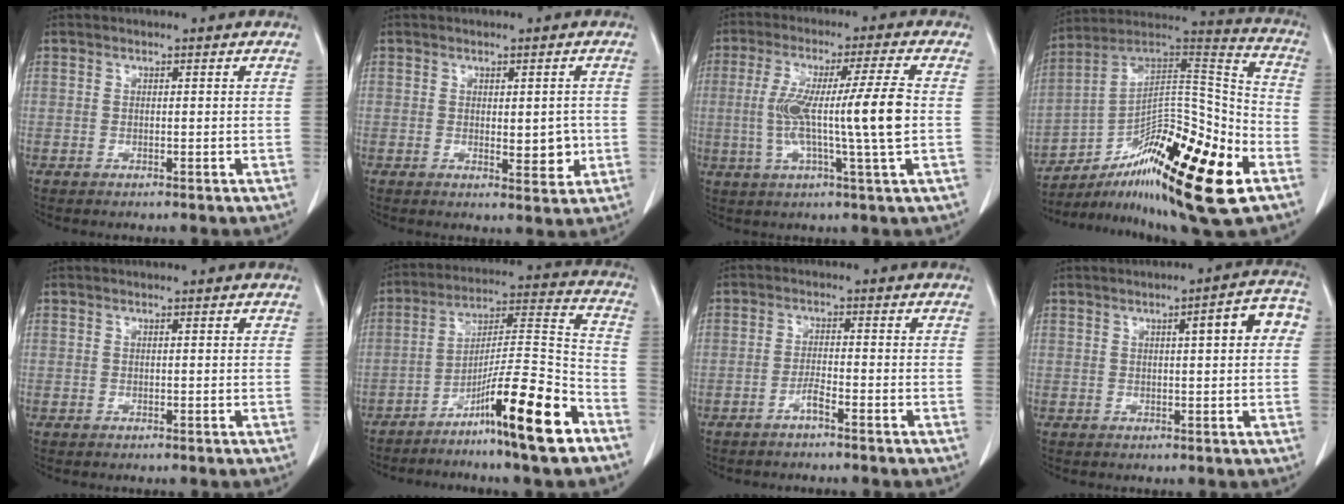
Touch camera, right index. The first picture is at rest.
{"total": 4.0, "force": [-0.2, 1.7, 3.6], "torque": [-0.041, -0.006, 0.006]}
{"total": 12.5, "force": [-0.3, -0.9, 12.5], "torque": [-0.229, 0.004, -0.005]}
{"total": 24.7, "force": [-12.0, 4.9, 21.0], "torque": [-0.310, 0.014, -0.190]}
{"total": 0.0}
{"total": 15.5, "force": [-9.3, -0.1, 12.4], "torque": [-0.206, -0.005, -0.161]}
{"total": 2.2, "force": [-1.6, -0.1, 1.4], "torque": [-0.029, 0.001, -0.033]}
{"total": 6.3, "force": [1.4, 1.1, 6.0], "torque": [-0.077, 0.020, 0.013]}